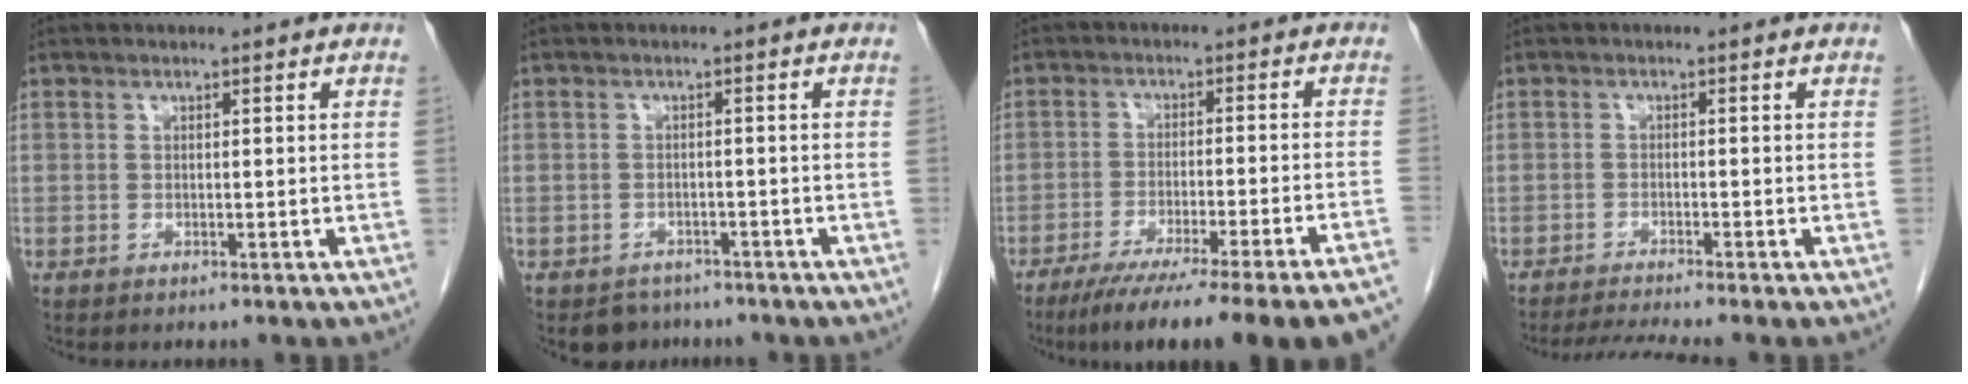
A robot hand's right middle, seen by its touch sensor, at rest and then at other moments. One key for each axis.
{"total": 3.2, "fx": -2.6, "fy": 1.9, "fz": -0.1, "tx": -0.004, "ty": 0.003, "tz": -0.037}
{"total": 21.0, "fx": -17.2, "fy": -0.8, "fz": 12.0, "tx": -0.110, "ty": -0.047, "tz": -0.243}
{"total": 4.7, "fx": -4.1, "fy": -1.3, "fz": 1.8, "tx": -0.035, "ty": -0.019, "tz": -0.071}